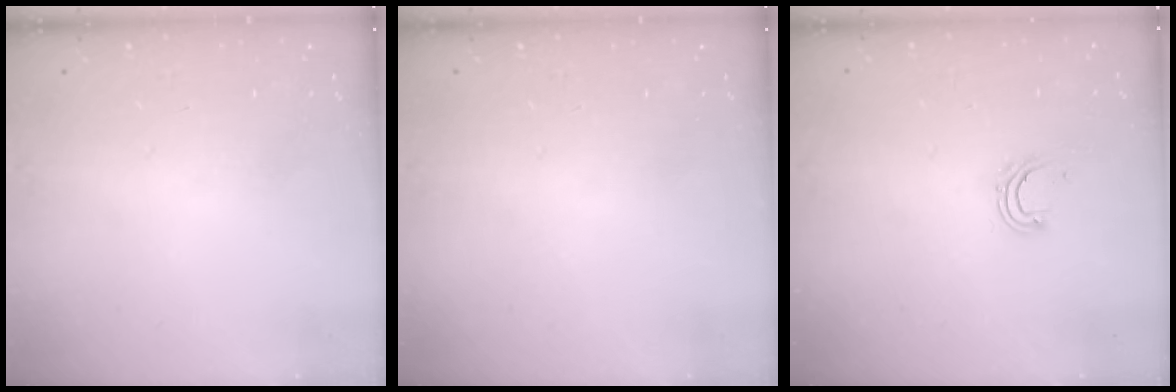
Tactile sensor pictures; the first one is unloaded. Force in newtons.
{"total": 0.0}
{"total": 4.7, "press": 4.6, "slide": 0.3}